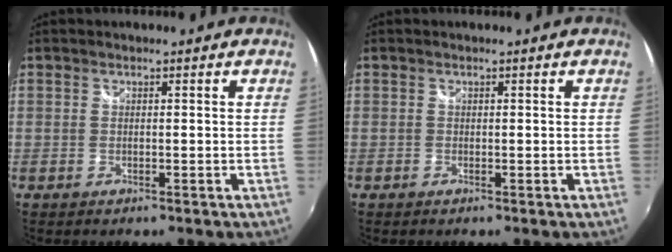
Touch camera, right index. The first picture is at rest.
{"total": 0.7, "force": [0.1, -0.7, -0.2], "torque": [0.008, -0.001, -0.003]}